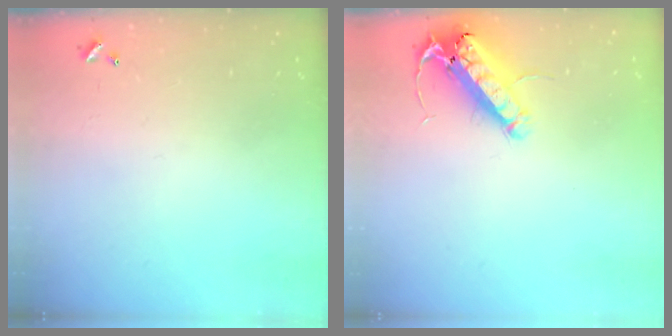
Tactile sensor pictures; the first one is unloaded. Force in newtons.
{"total": 15.2, "press": 15.0, "slide": 2.7}